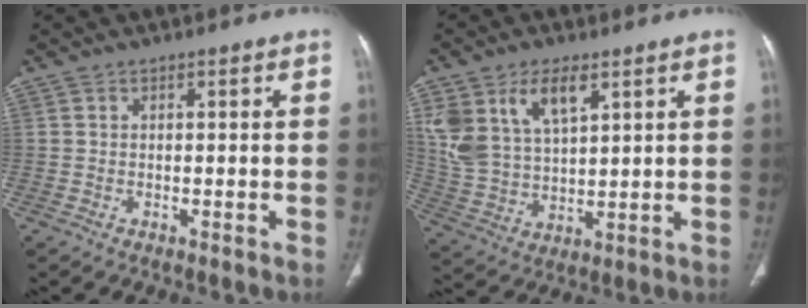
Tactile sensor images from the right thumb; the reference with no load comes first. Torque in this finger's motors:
{"motor_torque": [1.44, 2.19, 1.13, 0.79, 0.13]}